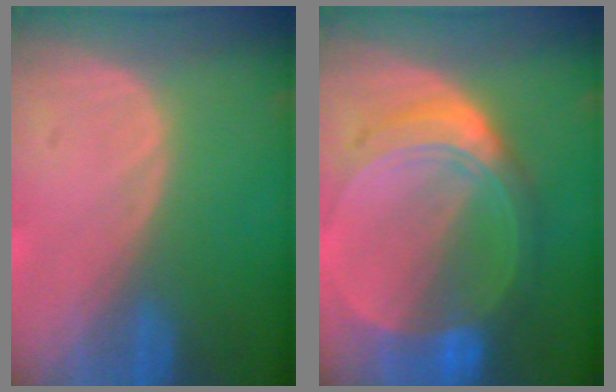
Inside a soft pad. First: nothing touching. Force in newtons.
{"total": 8.8, "press": 8.8, "slide": 0.6}